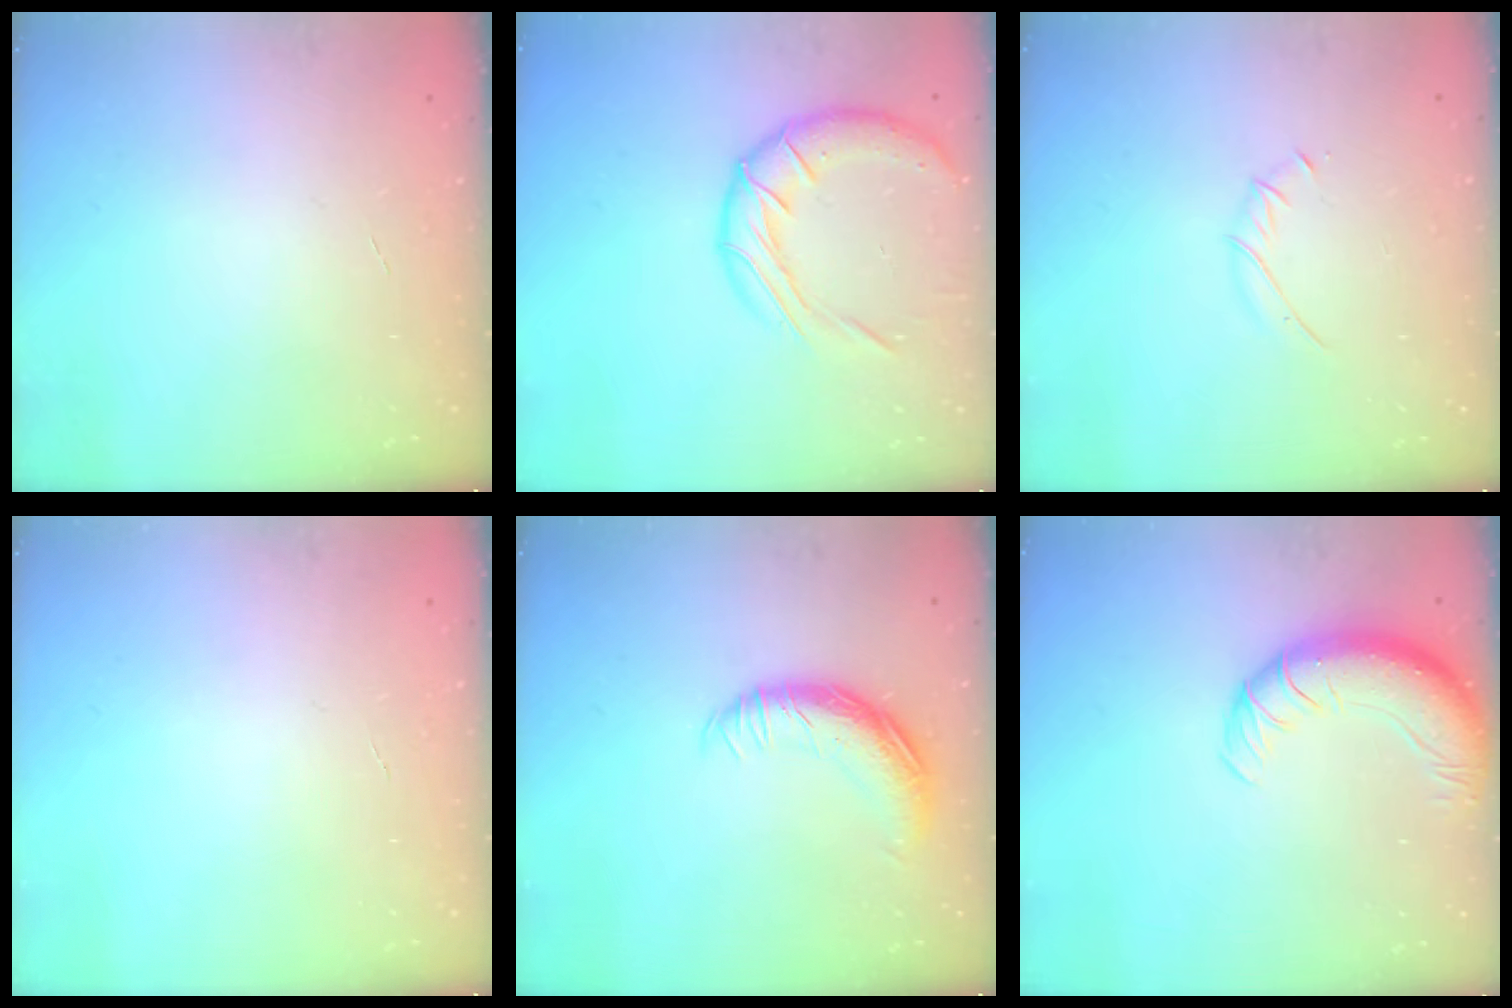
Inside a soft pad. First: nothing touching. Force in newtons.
{"total": 14.6, "press": 14.4, "slide": 2.4}
{"total": 3.8, "press": 3.7, "slide": 0.9}
{"total": 0.0}
{"total": 13.9, "press": 13.9, "slide": 0.4}
{"total": 12.3, "press": 11.9, "slide": 3.2}